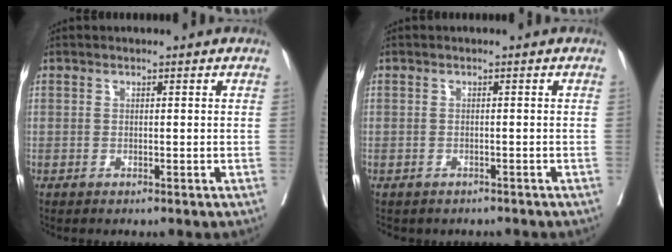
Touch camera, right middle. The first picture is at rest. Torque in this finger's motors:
{"motor_torque": [0.56, -0.58, 0.04, 0.02]}